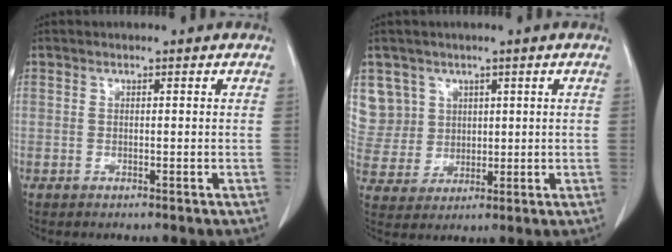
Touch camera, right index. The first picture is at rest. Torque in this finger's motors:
{"motor_torque": [-0.37, 0.41, -0.12, -0.01]}